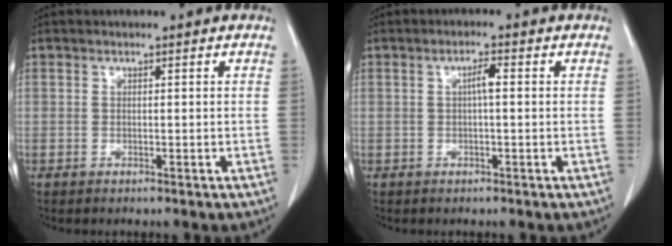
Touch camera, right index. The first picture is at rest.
{"total": 2.1, "force": [0.2, 0.2, 2.1], "torque": [-0.038, 0.004, 0.003]}